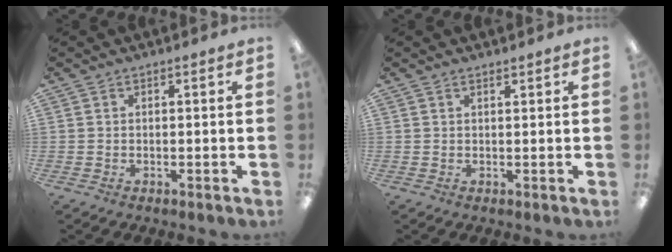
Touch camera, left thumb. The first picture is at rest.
{"total": 0.9, "force": [0.8, 0.1, 0.2], "torque": [-0.006, -0.001, 0.015]}